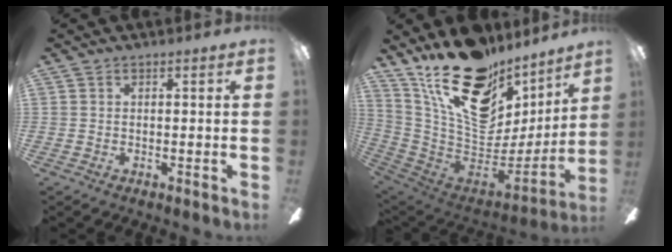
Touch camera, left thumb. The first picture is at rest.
{"total": 24.8, "force": [15.4, 12.9, 14.4], "torque": [-0.236, -0.103, 0.289]}